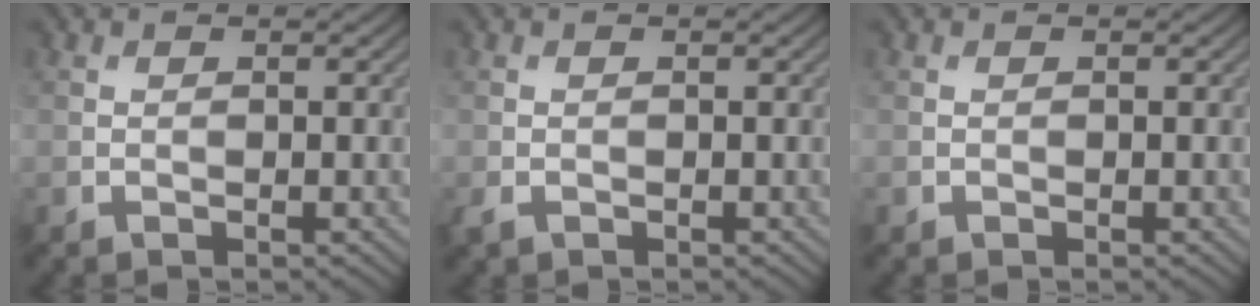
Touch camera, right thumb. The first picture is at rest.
{"total": 1.2, "force": [-0.7, 0.8, 0.6], "torque": [-0.016, -0.005, -0.015]}
{"total": 0.0}